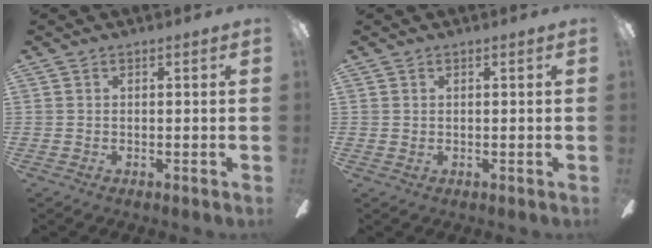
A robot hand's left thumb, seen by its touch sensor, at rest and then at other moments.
{"total": 0.6, "force": [0.3, 0.3, 0.3], "torque": [-0.007, 0.003, 0.006]}